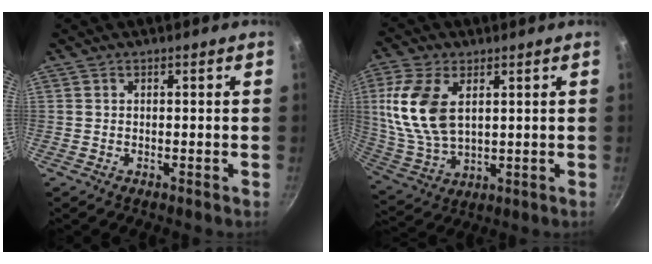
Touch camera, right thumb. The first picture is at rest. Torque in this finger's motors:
{"motor_torque": [-0.79, 1.77, 1.39, 0.18, 0.17]}